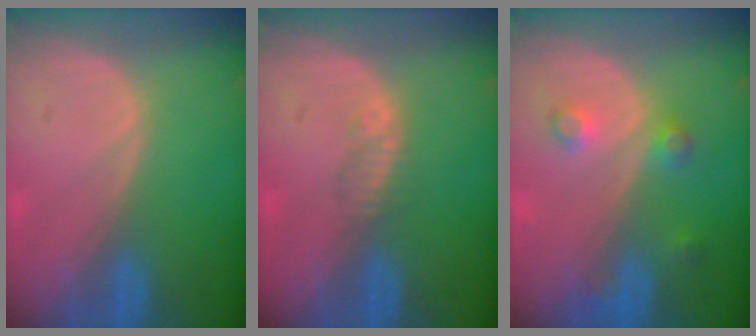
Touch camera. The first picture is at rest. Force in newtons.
{"total": 1.5, "press": 1.3, "slide": 0.9}
{"total": 3.7, "press": 3.4, "slide": 1.4}